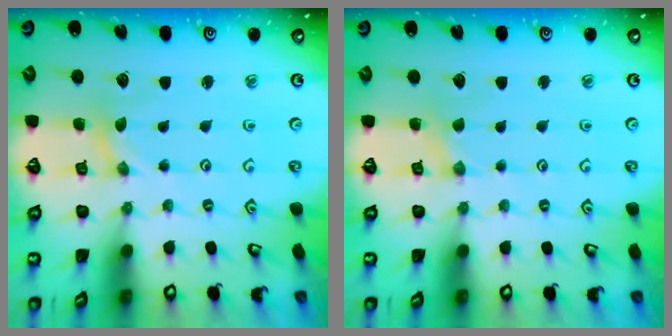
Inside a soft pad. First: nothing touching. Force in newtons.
{"total": 1.8, "press": 1.7, "slide": 0.4}